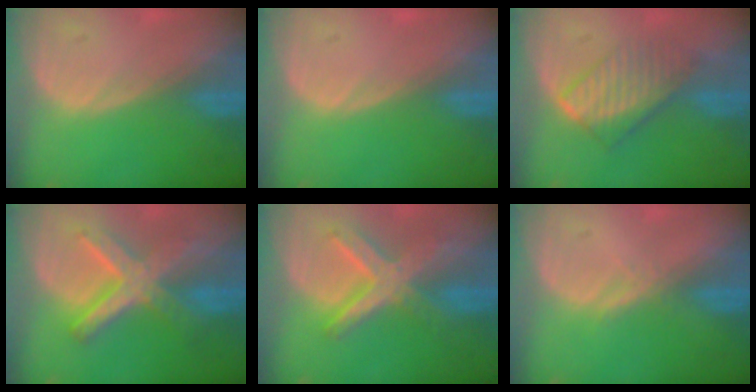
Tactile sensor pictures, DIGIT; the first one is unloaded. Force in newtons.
{"total": 0.7, "press": 0.1, "slide": 0.7}
{"total": 6.5, "press": 6.3, "slide": 1.7}
{"total": 8.4, "press": 8.4, "slide": 0.8}
{"total": 8.2, "press": 7.1, "slide": 4.1}
{"total": 1.5, "press": 1.3, "slide": 0.8}